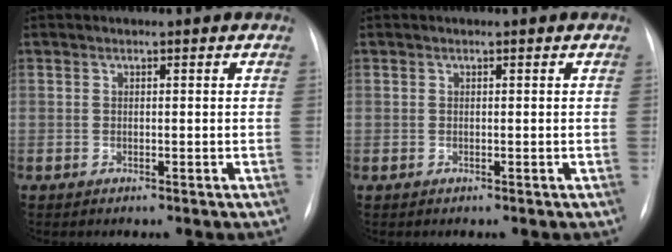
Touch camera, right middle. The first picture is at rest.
{"total": 0.0}